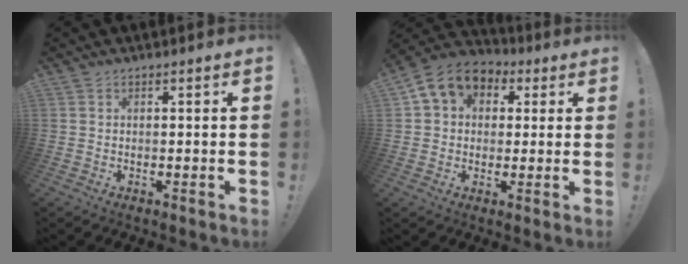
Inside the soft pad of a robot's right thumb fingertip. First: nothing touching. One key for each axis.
{"total": 10.3, "fx": 3.8, "fy": 8.1, "fz": 5.1, "tx": -0.070, "ty": -0.010, "tz": 0.076}